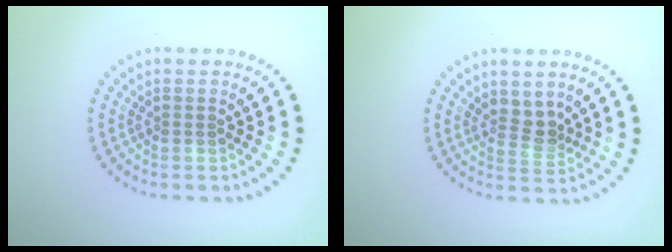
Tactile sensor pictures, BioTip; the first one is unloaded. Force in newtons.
{"total": 2.2, "press": 1.7, "slide": 1.4}